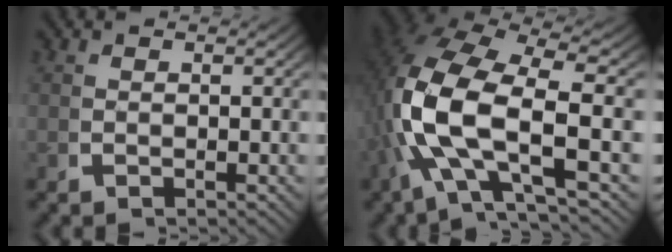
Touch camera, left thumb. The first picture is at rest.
{"total": 13.5, "force": [-0.8, 8.1, 10.7], "torque": [-0.268, -0.038, 0.003]}